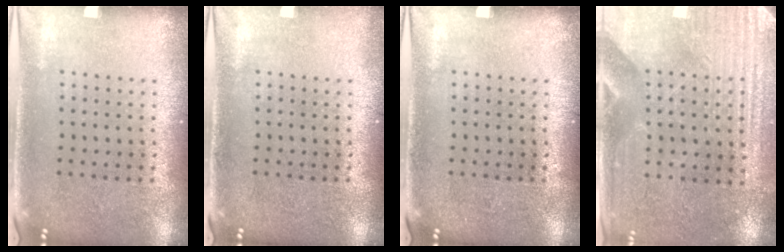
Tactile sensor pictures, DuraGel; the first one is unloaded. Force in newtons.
{"total": 0.6, "press": 0.5, "slide": 0.2}
{"total": 0.0}
{"total": 3.4, "press": 3.2, "slide": 1.2}